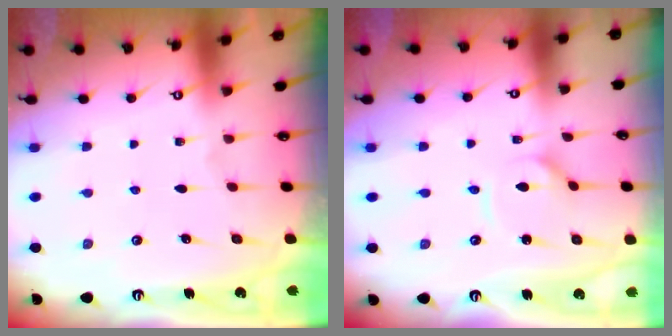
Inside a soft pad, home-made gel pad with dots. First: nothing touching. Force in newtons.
{"total": 3.6, "press": 3.6, "slide": 0.2}